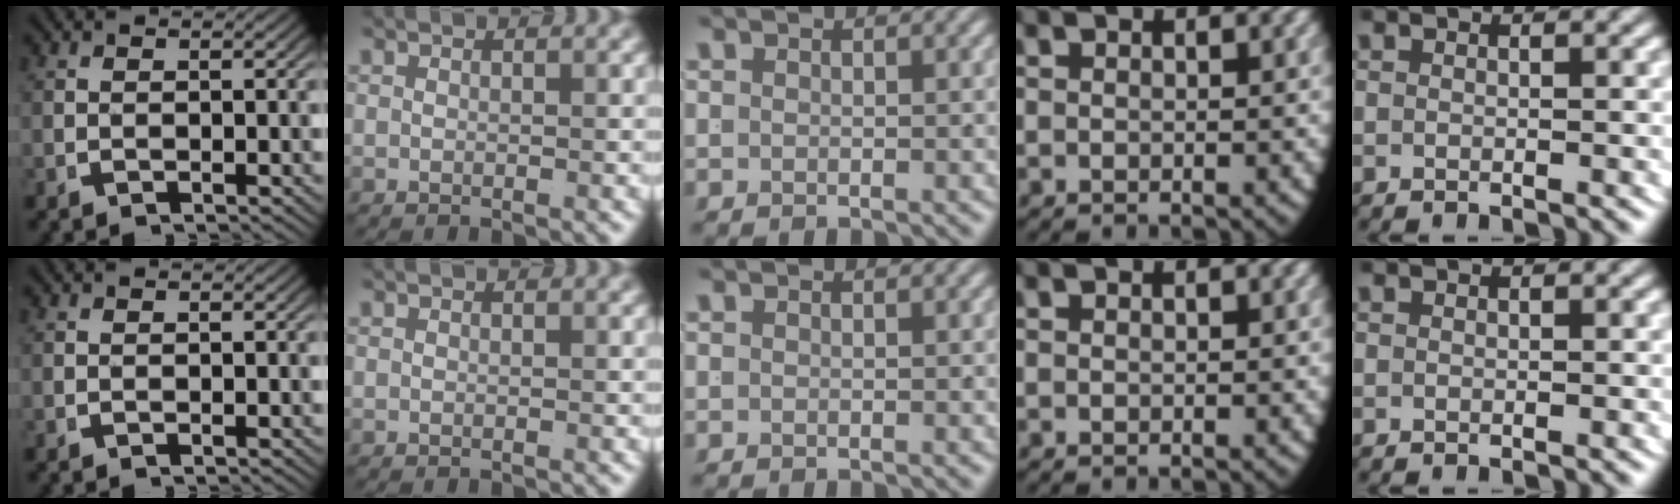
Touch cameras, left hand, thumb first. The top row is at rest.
{}